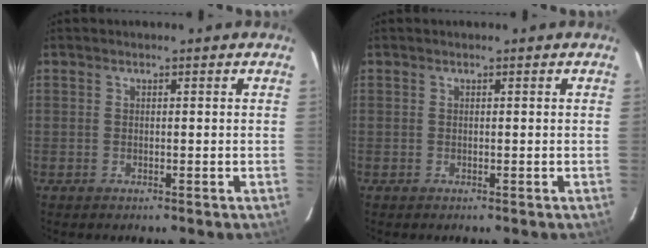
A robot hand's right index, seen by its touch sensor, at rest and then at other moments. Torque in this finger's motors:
{"motor_torque": [0.00, 0.00, 0.00, 0.00]}